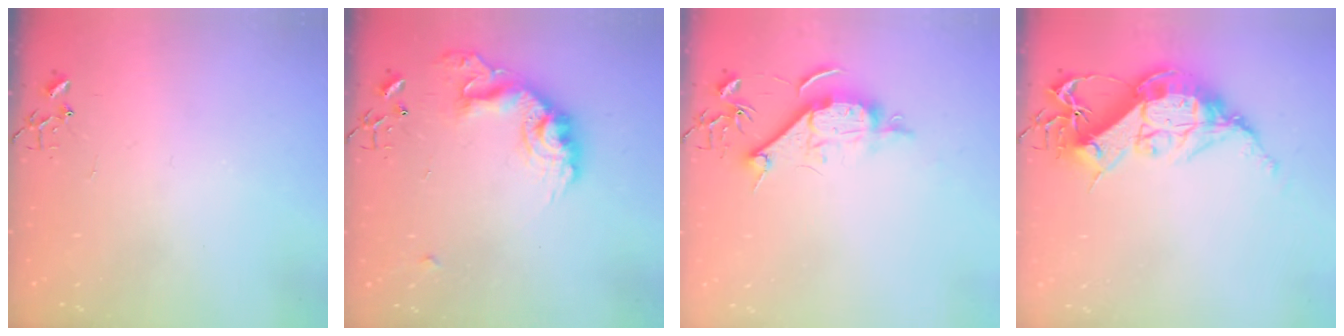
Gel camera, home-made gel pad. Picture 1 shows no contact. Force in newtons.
{"total": 17.2, "press": 17.2, "slide": 1.2}
{"total": 9.5, "press": 9.5, "slide": 0.9}
{"total": 15.7, "press": 15.6, "slide": 1.4}